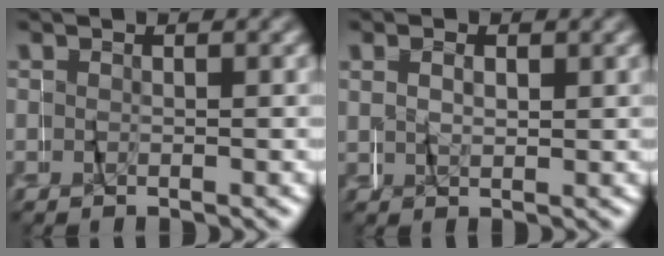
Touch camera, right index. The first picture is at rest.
{"total": 0.6, "force": [0.4, 0.3, 0.0], "torque": [-0.004, -0.002, 0.011]}